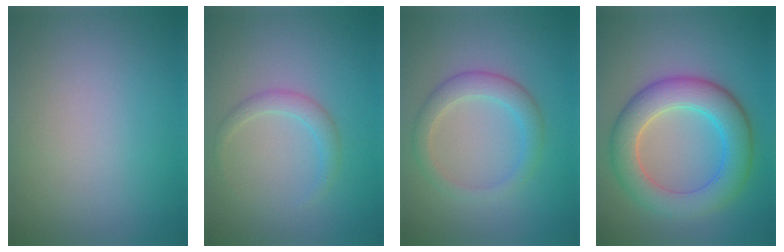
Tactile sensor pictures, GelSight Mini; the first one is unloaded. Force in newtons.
{"total": 1.7, "press": 1.7, "slide": 0.1}
{"total": 2.8, "press": 2.8, "slide": 0.2}
{"total": 6.7, "press": 6.7, "slide": 0.2}